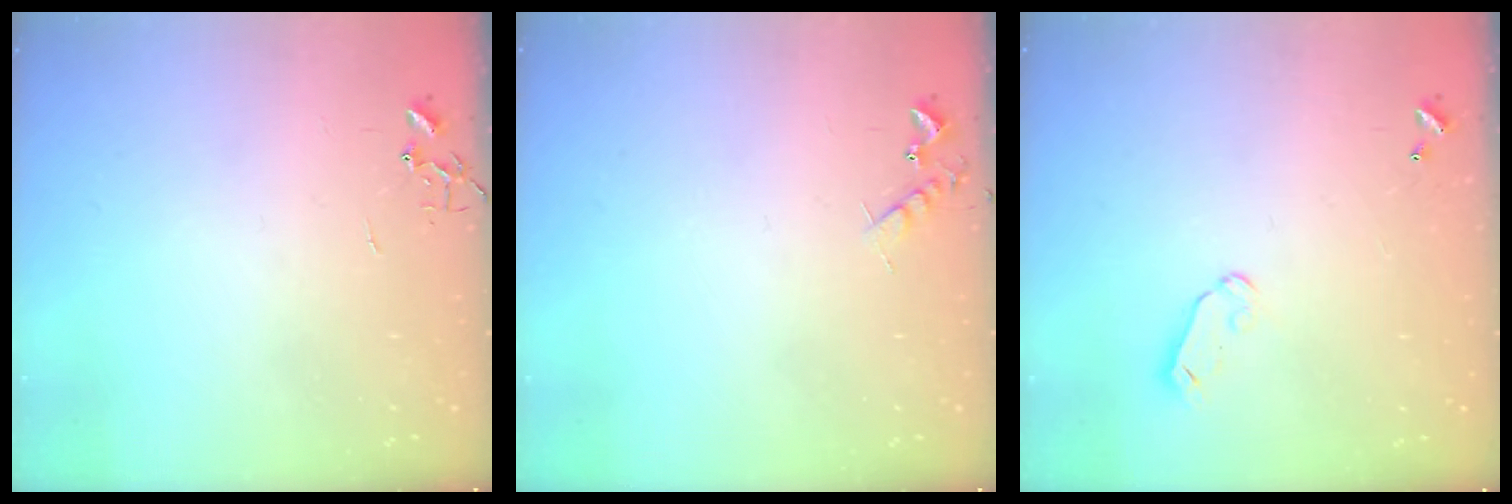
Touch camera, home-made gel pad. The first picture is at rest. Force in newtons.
{"total": 6.1, "press": 6.0, "slide": 0.9}
{"total": 5.9, "press": 5.9, "slide": 0.6}